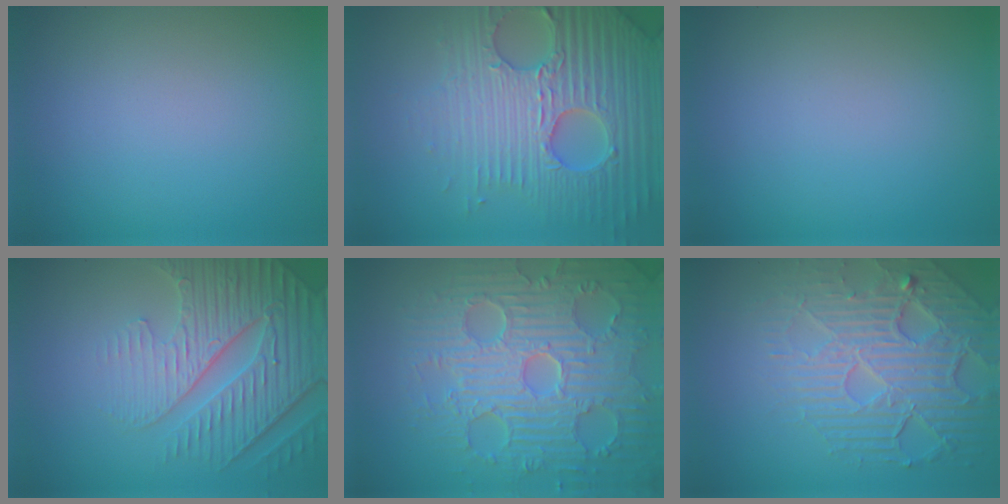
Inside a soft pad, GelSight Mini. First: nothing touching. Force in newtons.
{"total": 7.3, "press": 7.0, "slide": 1.8}
{"total": 0.0}
{"total": 6.3, "press": 5.1, "slide": 3.7}
{"total": 9.6, "press": 6.7, "slide": 6.9}
{"total": 7.4, "press": 5.3, "slide": 5.1}